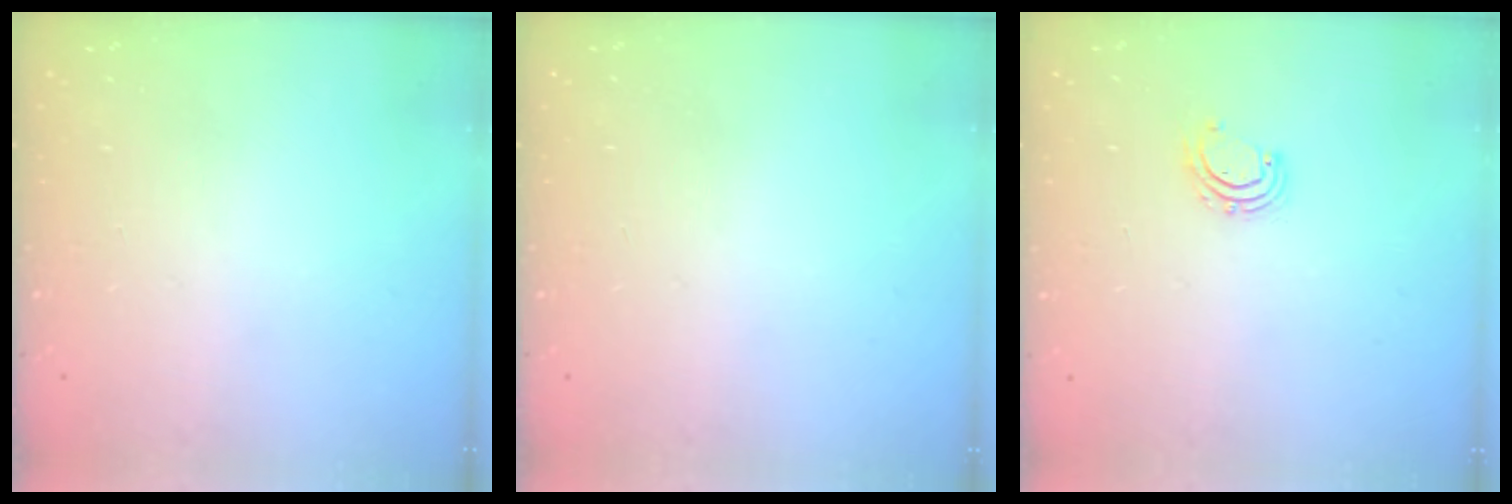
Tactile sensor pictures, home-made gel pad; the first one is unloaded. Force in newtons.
{"total": 0.0}
{"total": 3.9, "press": 3.9, "slide": 0.2}